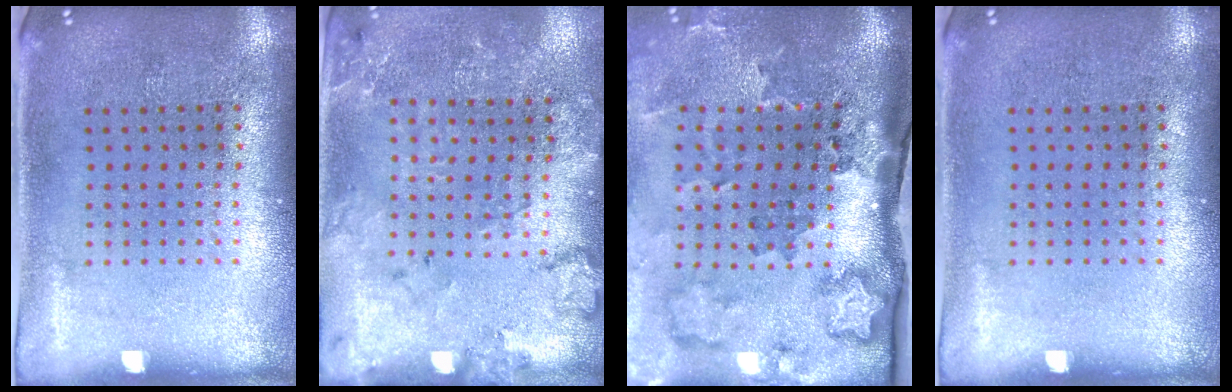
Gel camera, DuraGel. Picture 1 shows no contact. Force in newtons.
{"total": 1.8, "press": 1.7, "slide": 0.4}
{"total": 3.8, "press": 2.4, "slide": 2.9}
{"total": 0.0}